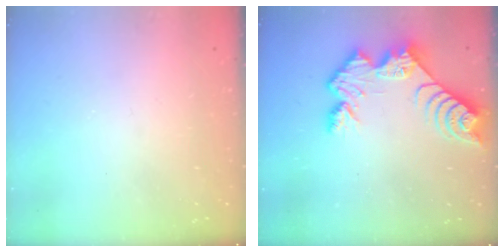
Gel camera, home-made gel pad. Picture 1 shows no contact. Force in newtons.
{"total": 11.3, "press": 11.3, "slide": 0.4}